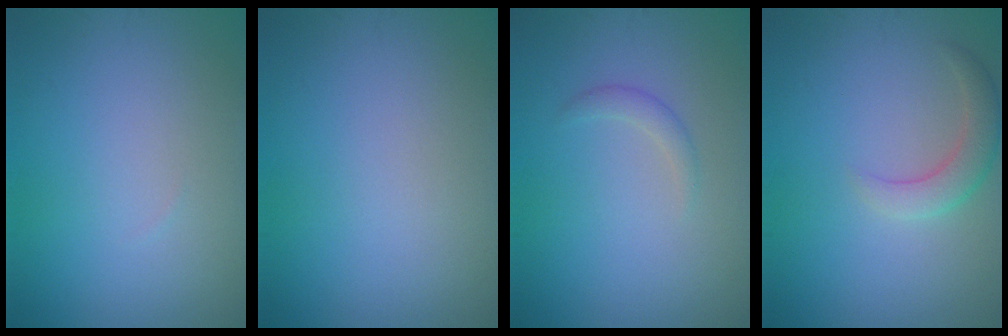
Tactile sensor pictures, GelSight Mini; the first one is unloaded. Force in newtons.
{"total": 0.0}
{"total": 1.1, "press": 1.1, "slide": 0.0}
{"total": 2.5, "press": 2.5, "slide": 0.2}